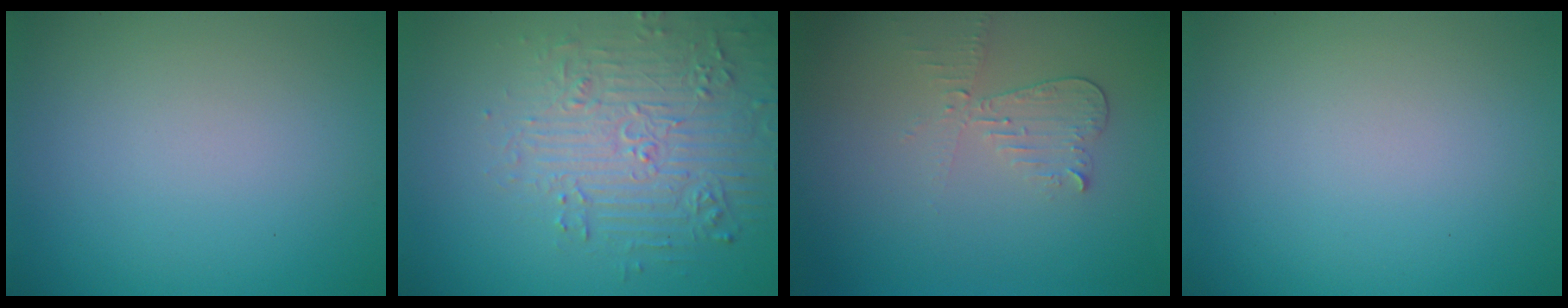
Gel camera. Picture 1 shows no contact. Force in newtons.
{"total": 4.6, "press": 4.4, "slide": 1.4}
{"total": 2.2, "press": 2.2, "slide": 0.2}
{"total": 0.0}